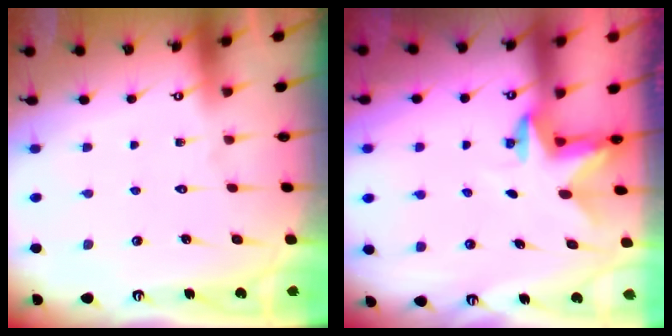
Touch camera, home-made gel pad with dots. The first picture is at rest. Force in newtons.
{"total": 2.4, "press": 2.4, "slide": 0.4}